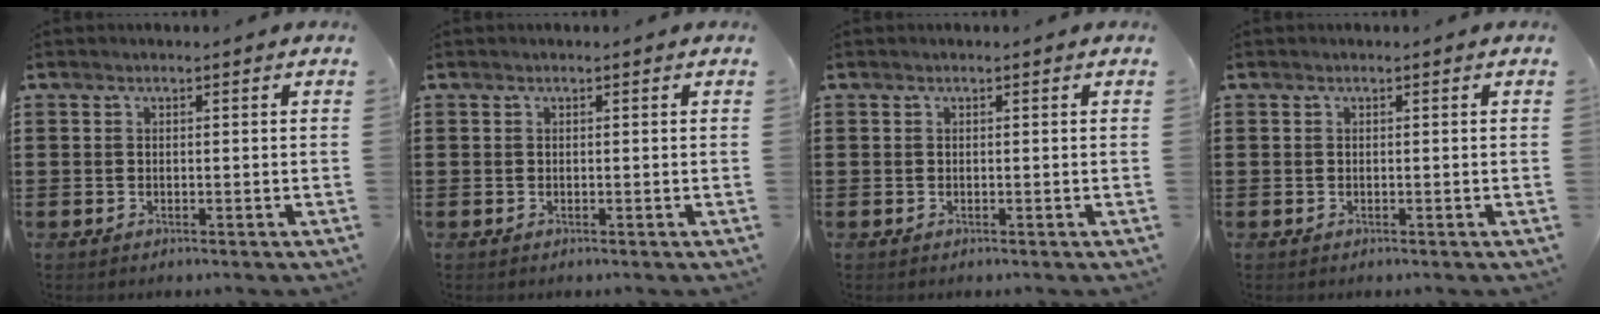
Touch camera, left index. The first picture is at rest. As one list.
[{"total": 0.0}, {"total": 0.0}, {"total": 0.0}]